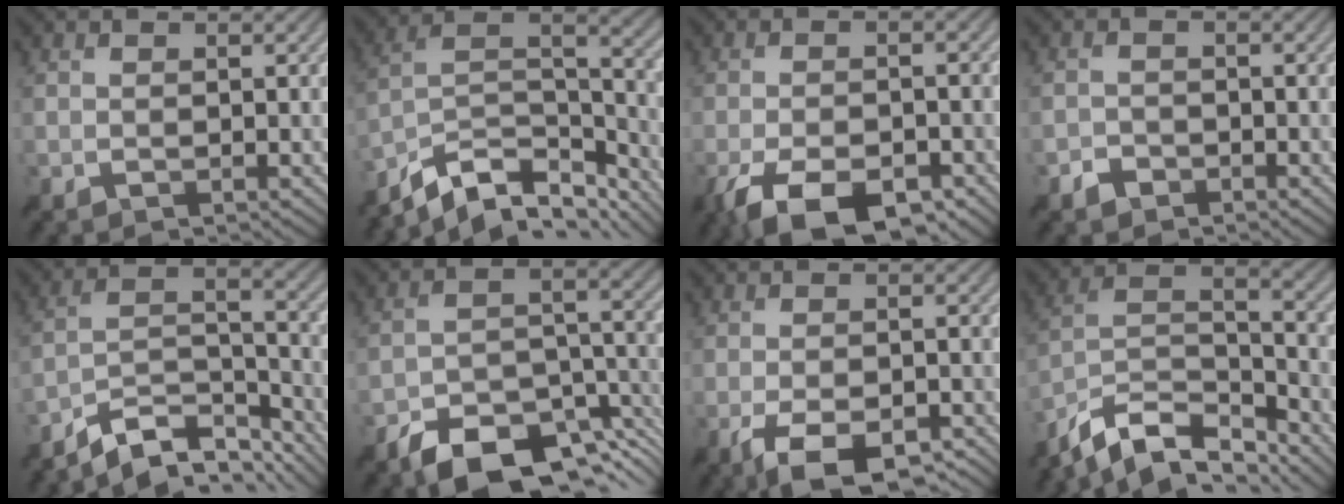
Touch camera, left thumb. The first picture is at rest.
{"total": 12.3, "force": [-8.6, 5.7, 6.6], "torque": [-0.150, -0.005, -0.147]}
{"total": 10.1, "force": [-6.3, 3.8, 6.9], "torque": [-0.130, -0.005, -0.111]}
{"total": 1.7, "force": [-1.2, 1.1, 0.4], "torque": [-0.004, 0.005, -0.030]}
{"total": 9.6, "force": [-7.7, 2.9, 5.0], "torque": [-0.088, 0.006, -0.152]}
{"total": 12.4, "force": [-8.8, 4.9, 7.2], "torque": [-0.121, -0.004, -0.159]}
{"total": 8.6, "force": [-5.0, 2.9, 6.4], "torque": [-0.115, -0.003, -0.079]}
{"total": 11.9, "force": [-9.1, 4.3, 6.3], "torque": [-0.144, 0.002, -0.170]}